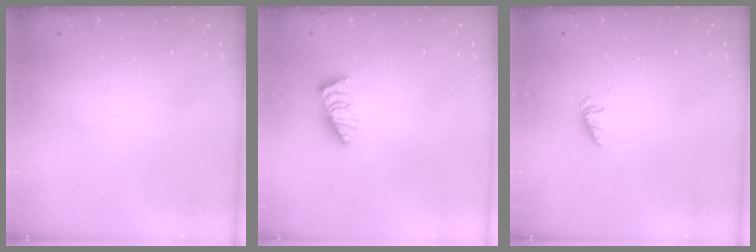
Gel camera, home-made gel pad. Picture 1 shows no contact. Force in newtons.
{"total": 1.1, "press": 1.1, "slide": 0.2}
{"total": 1.8, "press": 1.7, "slide": 0.4}